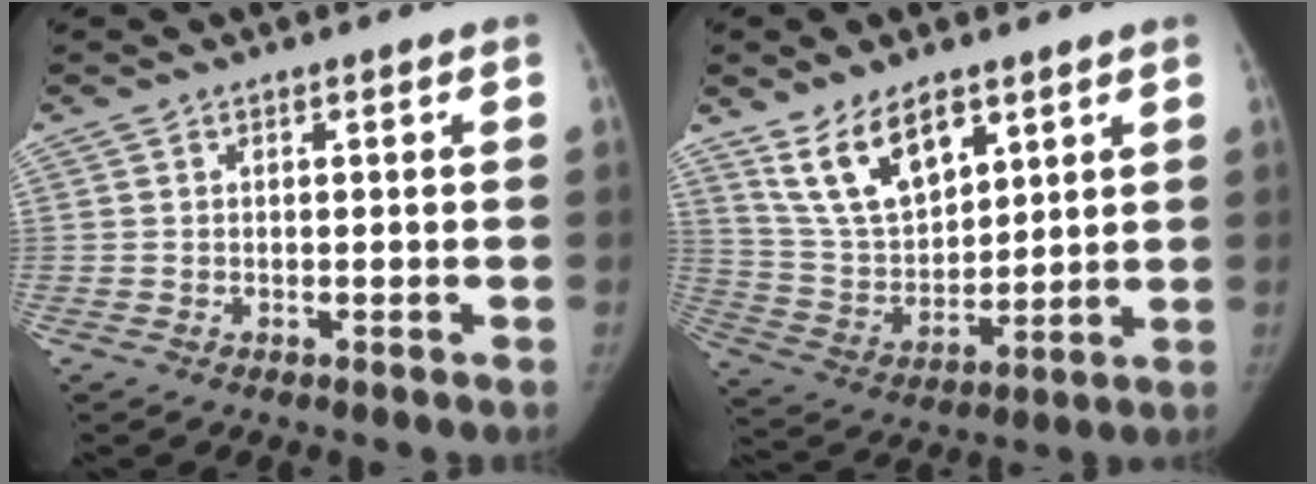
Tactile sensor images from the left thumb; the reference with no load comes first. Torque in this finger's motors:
{"motor_torque": [0.16, 0.13, 0.74, -0.93, 0.08]}